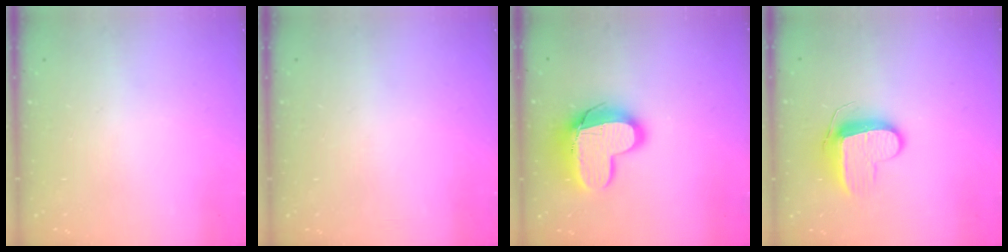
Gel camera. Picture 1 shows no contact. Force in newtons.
{"total": 0.0}
{"total": 15.0, "press": 14.9, "slide": 1.3}
{"total": 9.6, "press": 9.6, "slide": 0.6}